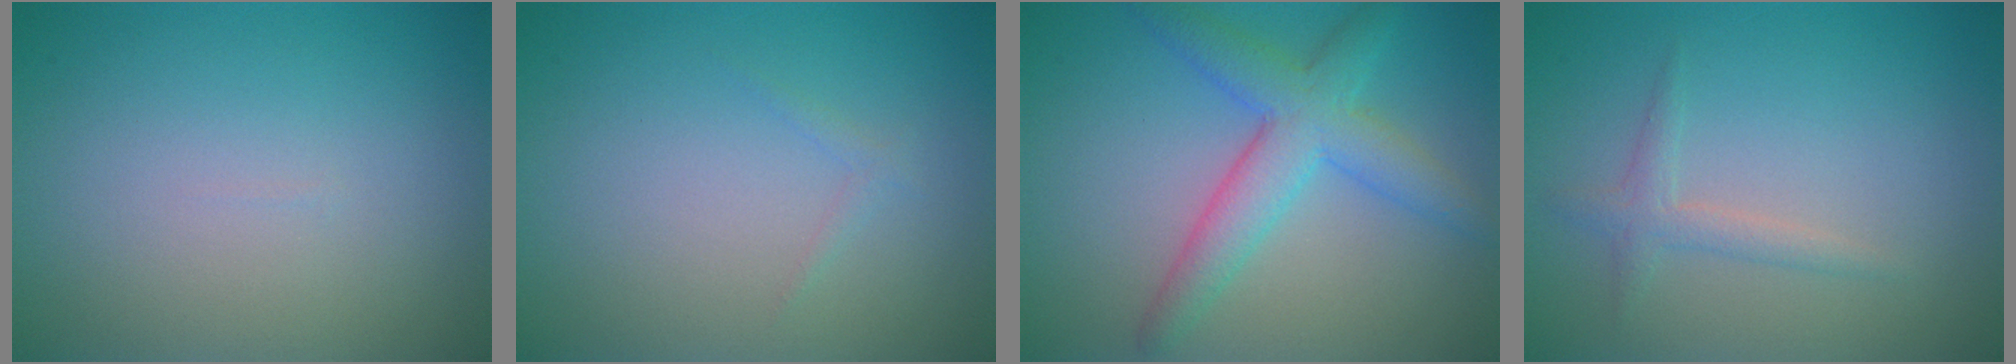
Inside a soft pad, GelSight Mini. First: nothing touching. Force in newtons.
{"total": 0.6, "press": 0.6, "slide": 0.0}
{"total": 5.1, "press": 5.1, "slide": 0.1}
{"total": 1.6, "press": 1.6, "slide": 0.1}